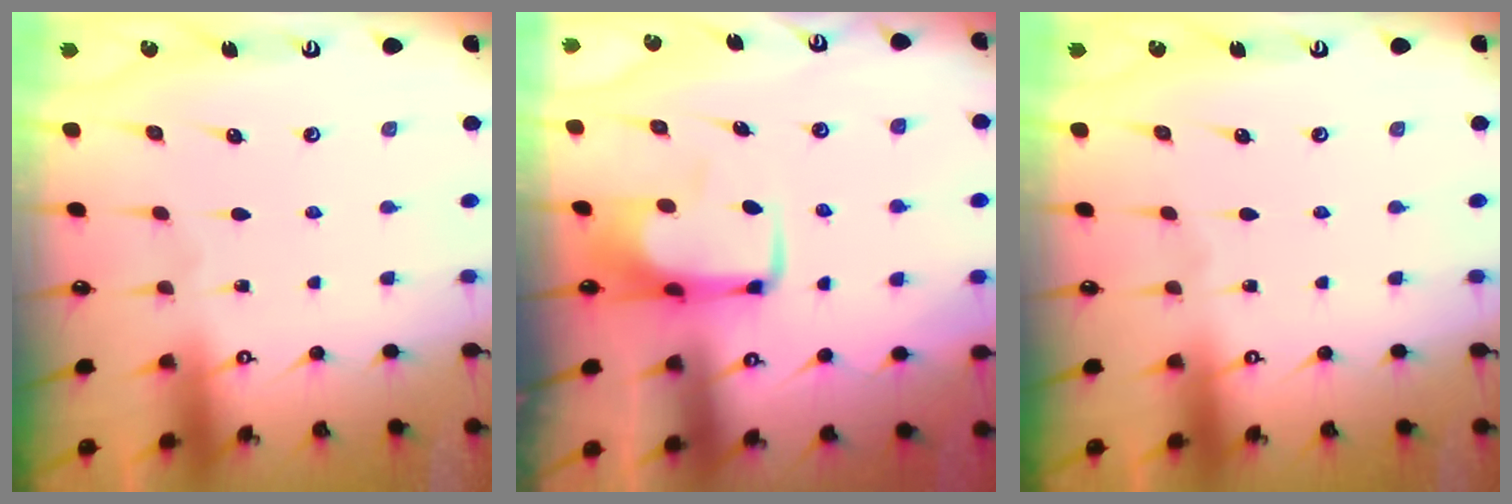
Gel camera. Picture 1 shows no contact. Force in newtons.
{"total": 5.5, "press": 5.3, "slide": 1.3}
{"total": 0.0}